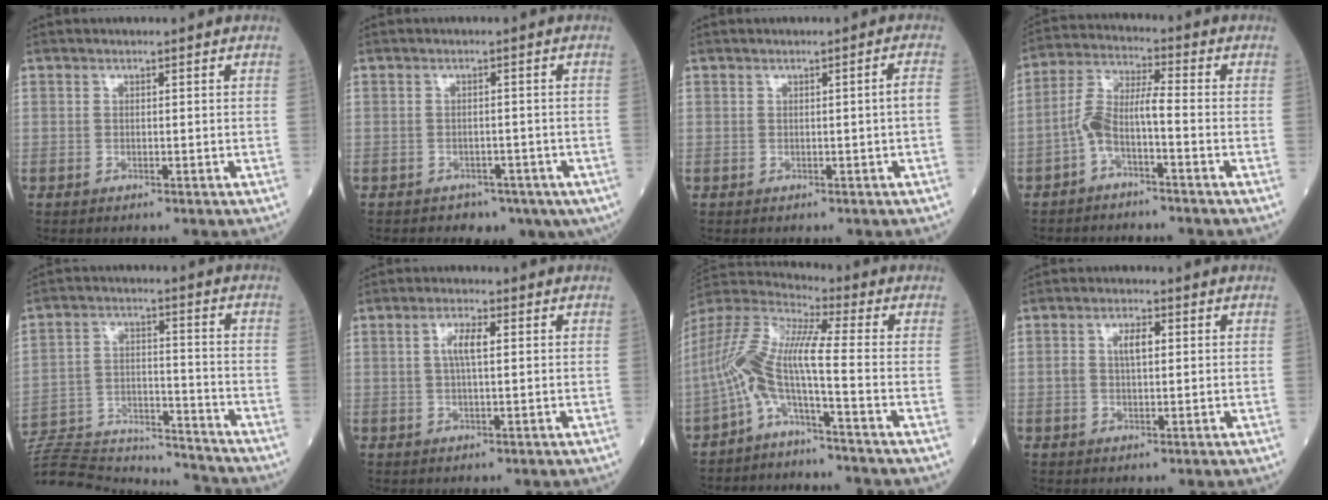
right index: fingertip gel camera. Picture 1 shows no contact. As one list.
[{"total": 5.8, "force": [-3.7, 4.0, 1.8], "torque": [-0.015, 0.010, -0.045]}, {"total": 1.6, "force": [-0.4, -0.3, 1.5], "torque": [-0.023, -0.001, -0.003]}, {"total": 5.2, "force": [-2.2, 0.9, 4.6], "torque": [-0.097, 0.023, -0.043]}, {"total": 23.1, "force": [-22.2, 3.3, 5.5], "torque": [-0.139, 0.001, -0.336]}, {"total": 3.6, "force": [0.7, 0.7, 3.4], "torque": [-0.069, 0.006, 0.014]}, {"total": 10.0, "force": [-3.9, 0.0, 9.3], "torque": [-0.197, 0.028, -0.081]}, {"total": 3.5, "force": [0.7, 1.4, 3.1], "torque": [-0.063, 0.011, 0.013]}]